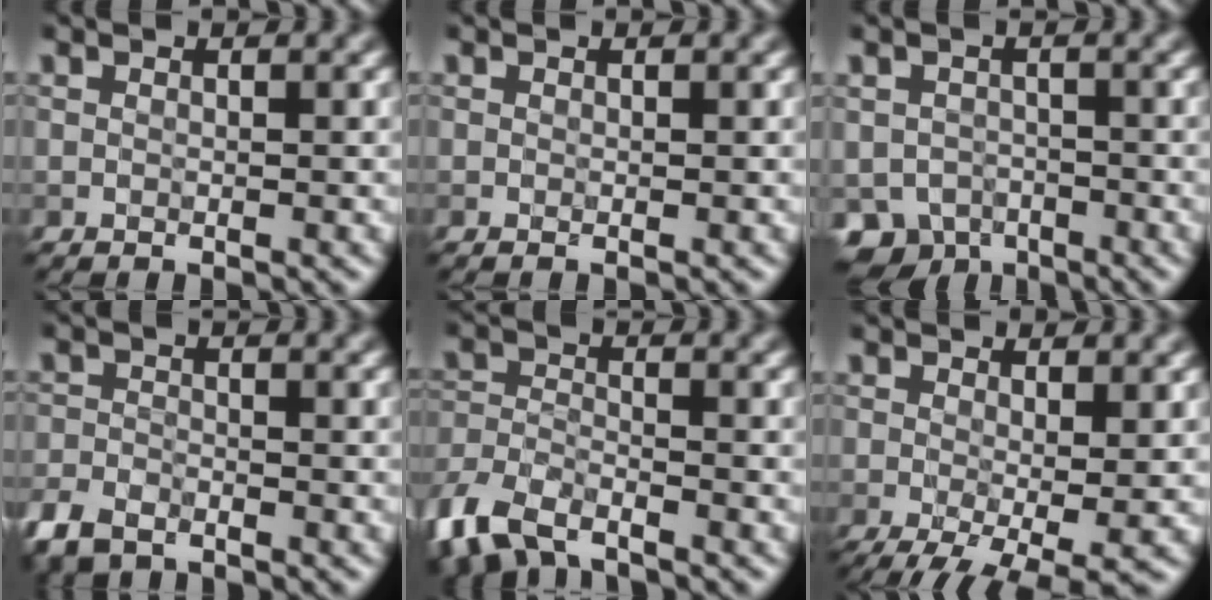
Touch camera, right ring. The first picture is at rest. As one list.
[{"total": 0.0}, {"total": 4.8, "force": [-3.1, 3.4, 1.2], "torque": [-0.009, -0.012, -0.047]}, {"total": 3.3, "force": [-2.7, 1.6, 1.2], "torque": [-0.025, -0.008, -0.061]}, {"total": 5.8, "force": [-4.6, 2.5, 2.6], "torque": [-0.055, -0.009, -0.099]}, {"total": 6.0, "force": [-1.4, 2.1, 5.5], "torque": [-0.100, -0.019, -0.014]}]